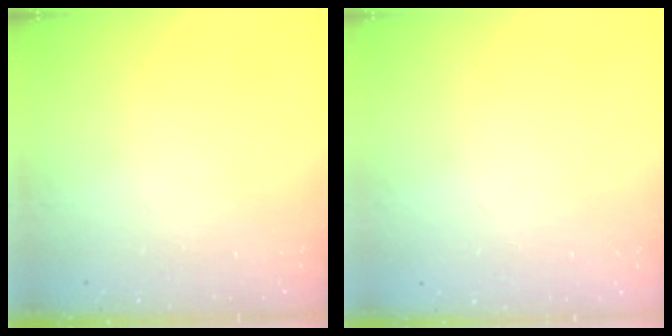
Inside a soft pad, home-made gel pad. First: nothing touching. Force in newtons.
{"total": 0.0}